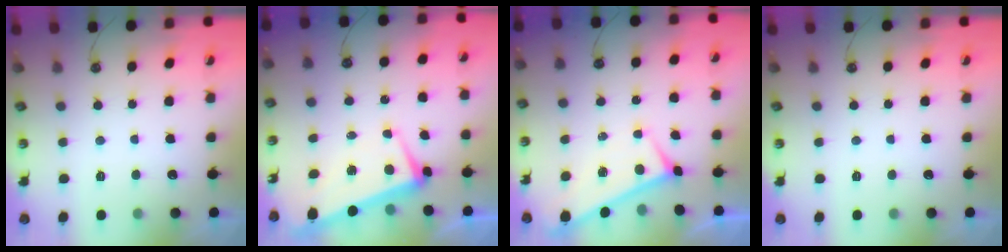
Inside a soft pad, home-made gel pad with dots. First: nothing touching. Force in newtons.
{"total": 2.1, "press": 1.8, "slide": 1.1}
{"total": 0.0}
{"total": 0.0}